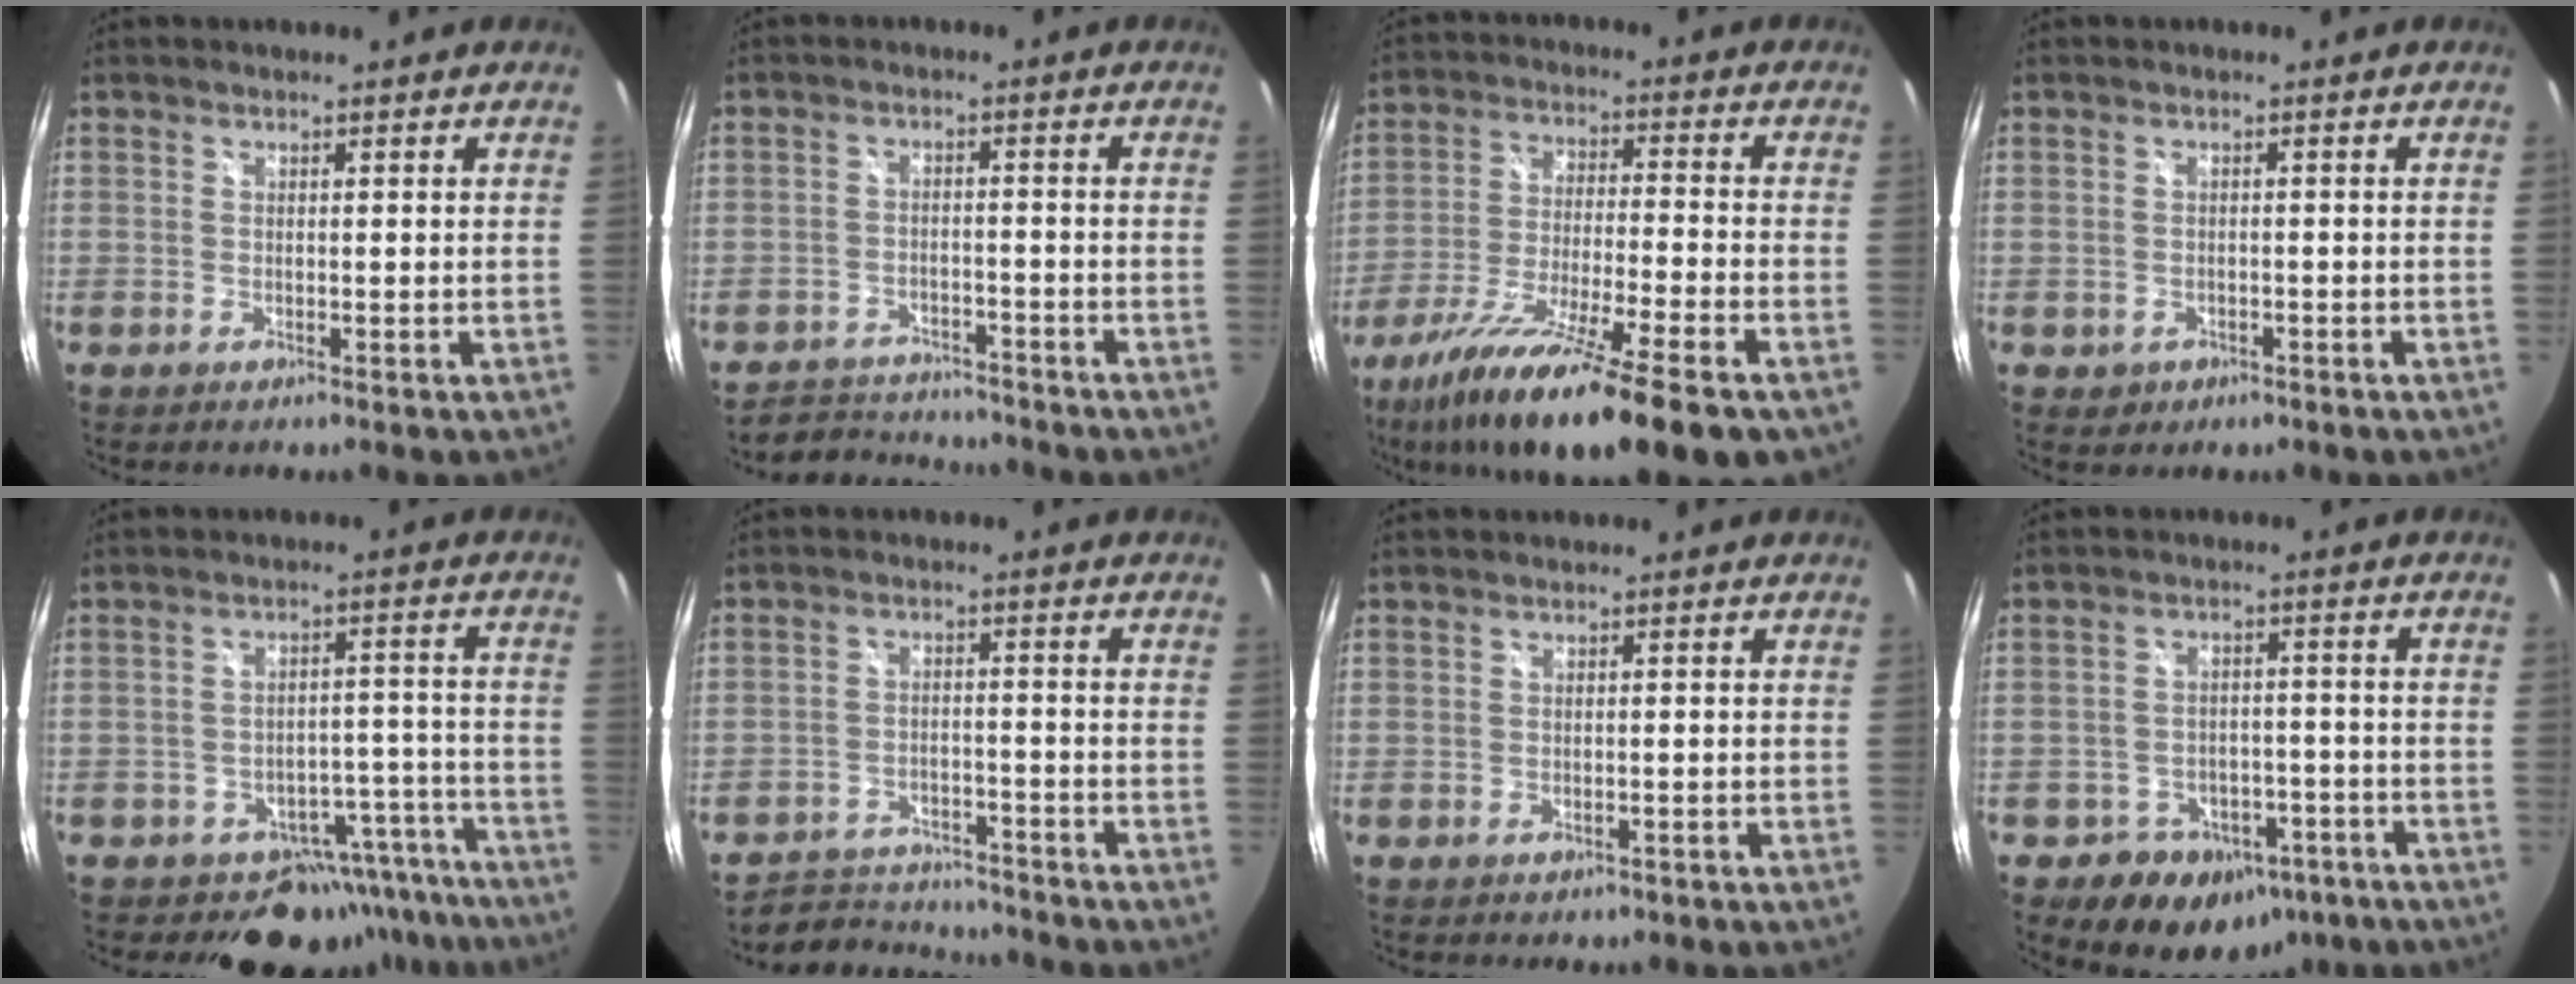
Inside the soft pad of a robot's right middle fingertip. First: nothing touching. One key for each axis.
{"total": 7.2, "fx": -6.9, "fy": 2.1, "fz": 0.6, "tx": -0.031, "ty": 0.017, "tz": -0.107}
{"total": 21.8, "fx": -15.1, "fy": 2.6, "fz": 15.5, "tx": -0.280, "ty": -0.063, "tz": -0.254}
{"total": 2.4, "fx": -0.7, "fy": 2.1, "fz": 0.9, "tx": -0.025, "ty": -0.003, "tz": -0.004}
{"total": 11.8, "fx": -9.9, "fy": 6.4, "fz": 0.8, "tx": 0.013, "ty": 0.058, "tz": -0.110}
{"total": 9.2, "fx": -8.6, "fy": 2.9, "fz": 1.4, "tx": -0.045, "ty": 0.016, "tz": -0.126}
{"total": 0.9, "fx": -0.3, "fy": 0.8, "fz": 0.0, "tx": 0.000, "ty": -0.001, "tz": 0.000}
{"total": 11.5, "fx": -6.6, "fy": 8.7, "fz": 3.8, "tx": -0.088, "ty": 0.024, "tz": -0.062}